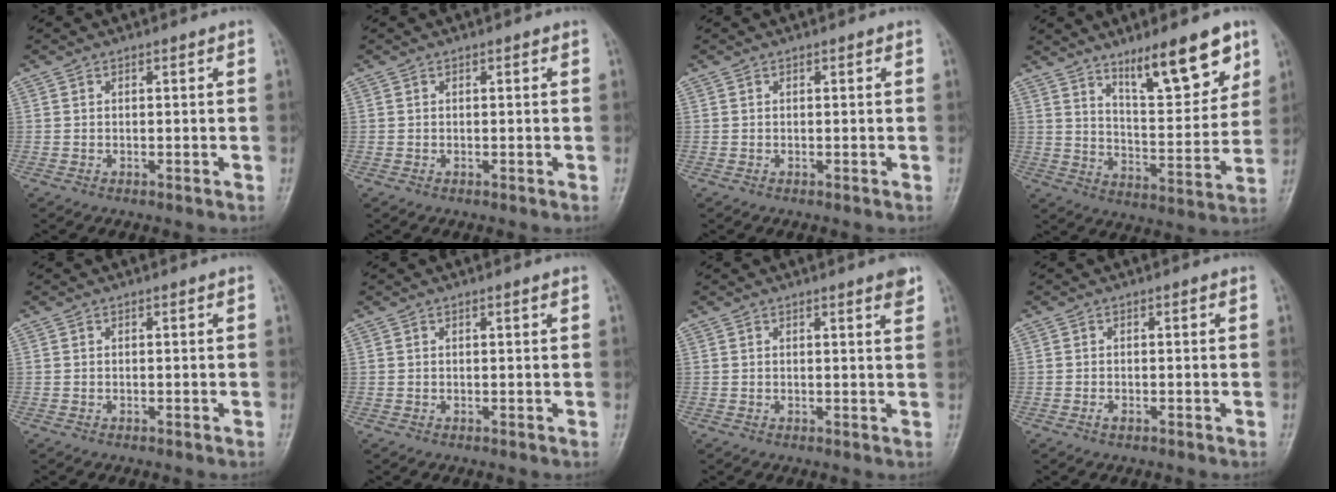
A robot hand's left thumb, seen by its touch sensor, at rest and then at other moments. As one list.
[{"total": 0.0}, {"total": 0.0}, {"total": 15.2, "force": [9.7, 4.4, 10.9], "torque": [-0.130, -0.061, 0.161]}, {"total": 0.0}, {"total": 0.5, "force": [0.3, 0.0, 0.4], "torque": [-0.009, -0.001, 0.006]}, {"total": 2.4, "force": [1.7, 0.2, 1.7], "torque": [-0.020, -0.009, 0.019]}, {"total": 0.9, "force": [-0.4, 0.5, 0.7], "torque": [-0.012, 0.000, -0.007]}]